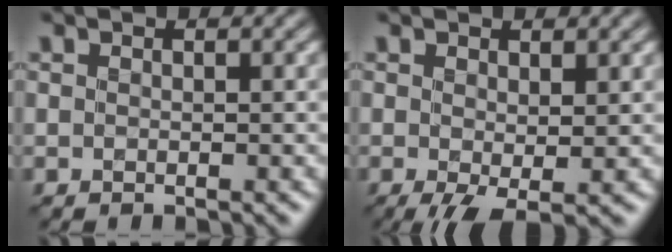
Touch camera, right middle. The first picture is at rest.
{"total": 2.7, "force": [-0.5, 1.0, 2.4], "torque": [-0.053, -0.010, -0.009]}